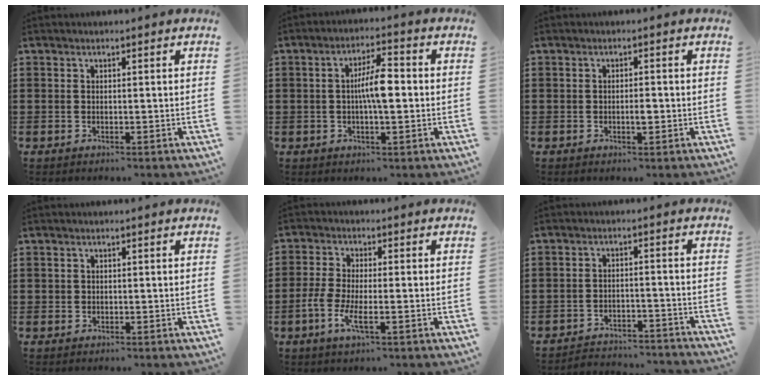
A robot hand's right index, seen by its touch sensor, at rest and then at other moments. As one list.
[{"total": 6.2, "force": [-0.1, 1.6, 6.0], "torque": [-0.107, 0.007, -0.004]}, {"total": 1.8, "force": [-0.4, 0.7, 1.7], "torque": [-0.032, 0.001, -0.007]}, {"total": 0.6, "force": [0.1, 0.5, 0.1], "torque": [-0.002, 0.005, 0.001]}, {"total": 4.8, "force": [-1.9, 1.5, 4.2], "torque": [-0.102, -0.007, -0.044]}, {"total": 3.3, "force": [-3.3, 0.3, 0.2], "torque": [-0.010, 0.002, -0.070]}]